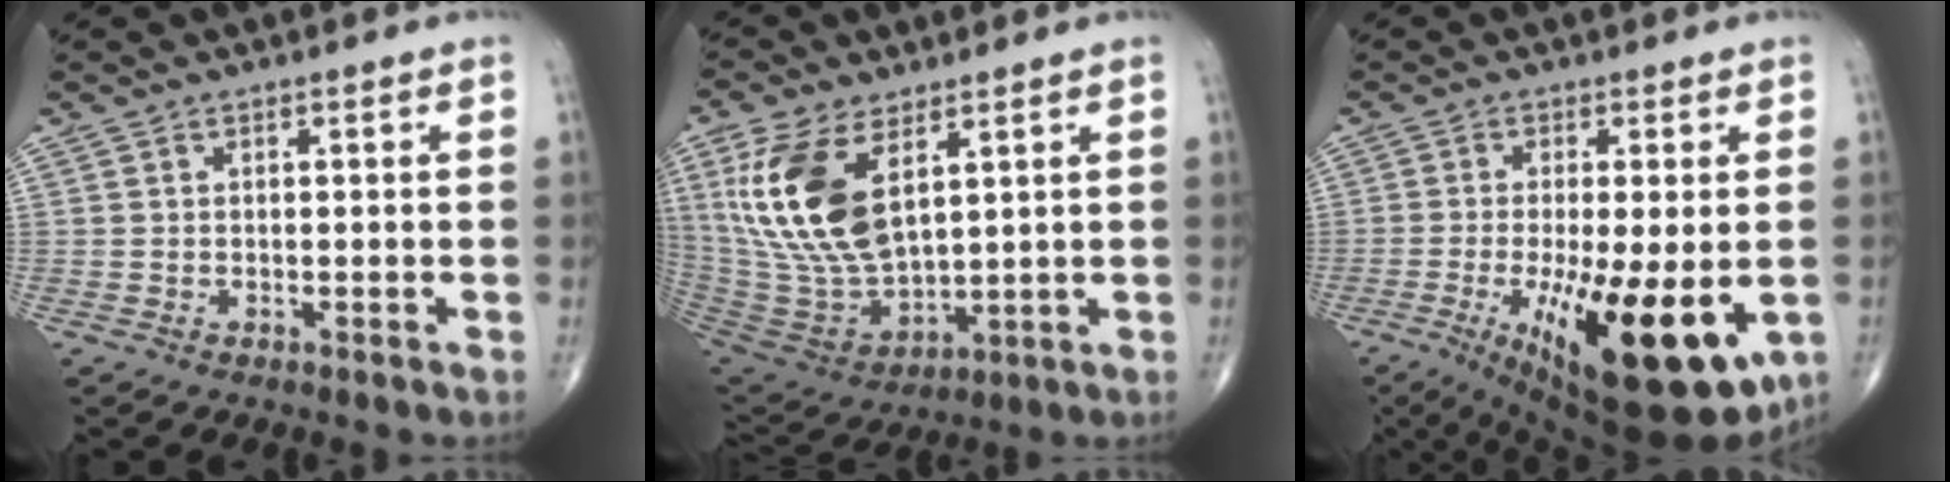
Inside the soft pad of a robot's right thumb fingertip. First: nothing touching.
{"total": 18.2, "force": [6.6, 9.2, 14.3], "torque": [-0.283, -0.027, 0.141]}
{"total": 20.1, "force": [-5.7, 6.5, 18.2], "torque": [-0.257, -0.030, -0.064]}